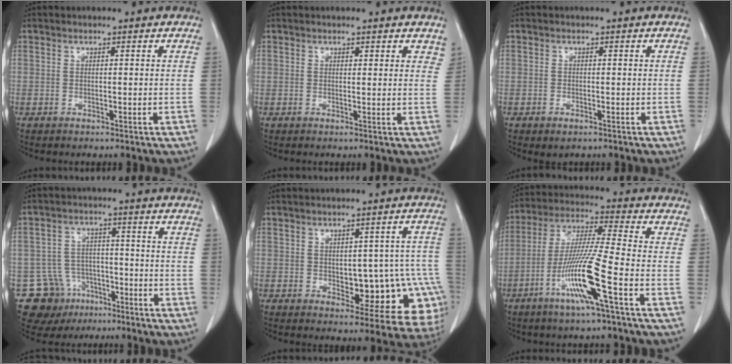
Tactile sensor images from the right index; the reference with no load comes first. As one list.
[{"total": 2.3, "force": [1.9, 0.9, 0.9], "torque": [0.006, -0.002, 0.015]}, {"total": 1.4, "force": [-0.8, 0.8, 0.8], "torque": [-0.010, -0.001, -0.004]}, {"total": 11.5, "force": [-6.4, 9.3, 2.1], "torque": [-0.045, 0.035, -0.090]}, {"total": 14.2, "force": [-3.2, 6.9, 12.0], "torque": [-0.084, 0.032, -0.023]}, {"total": 12.7, "force": [-5.3, -1.0, 11.5], "torque": [-0.229, -0.010, -0.106]}]